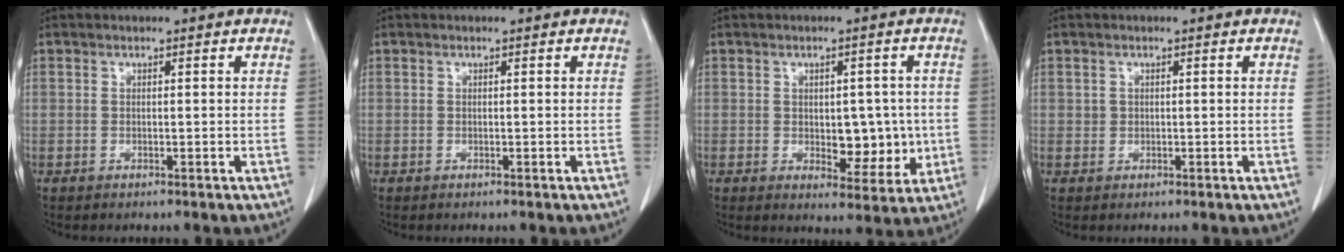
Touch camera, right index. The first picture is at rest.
{"total": 0.0}
{"total": 7.0, "force": [-0.6, 3.9, 5.8], "torque": [-0.063, 0.002, 0.003]}
{"total": 0.8, "force": [0.1, 0.8, 0.2], "torque": [0.001, 0.003, 0.002]}